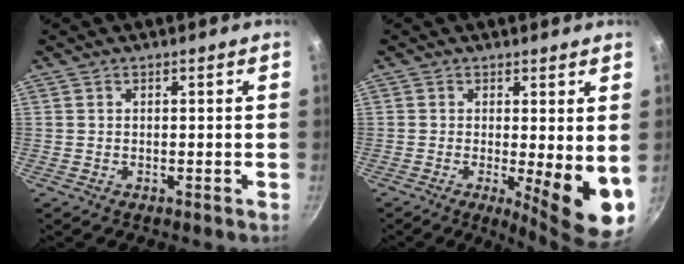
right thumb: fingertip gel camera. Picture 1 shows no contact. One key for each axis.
{"total": 10.3, "fx": -0.7, "fy": 2.7, "fz": 9.9, "tx": -0.118, "ty": -0.021, "tz": -0.004}